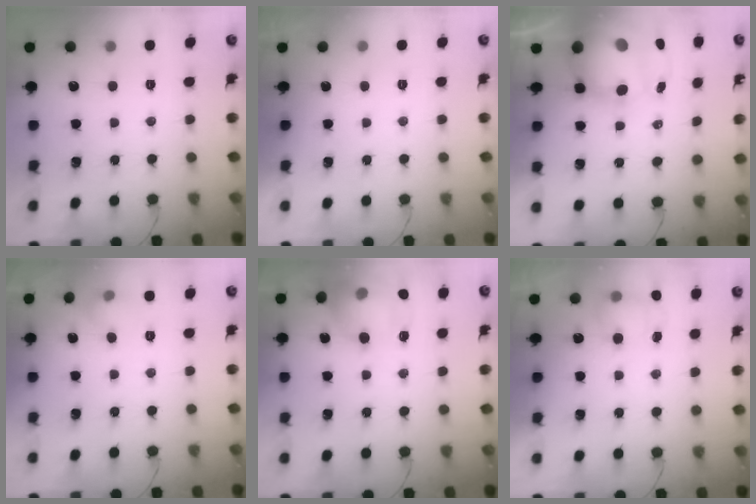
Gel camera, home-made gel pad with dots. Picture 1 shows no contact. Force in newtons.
{"total": 0.0}
{"total": 14.4, "press": 14.0, "slide": 3.5}
{"total": 5.8, "press": 5.6, "slide": 1.6}
{"total": 16.7, "press": 16.6, "slide": 1.4}
{"total": 5.8, "press": 5.6, "slide": 1.5}